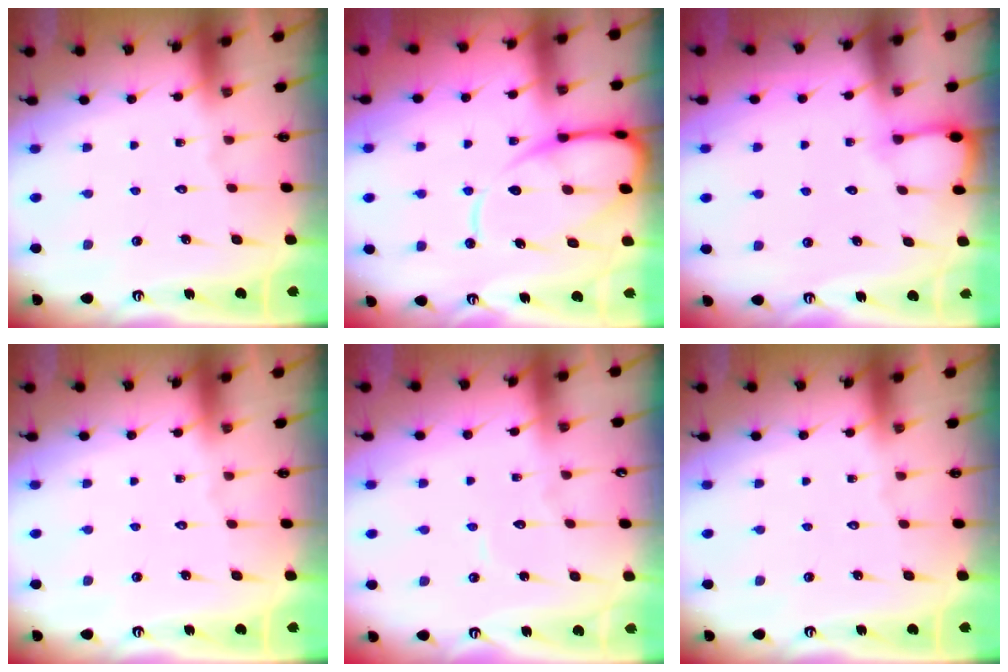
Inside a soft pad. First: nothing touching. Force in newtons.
{"total": 12.8, "press": 12.7, "slide": 1.4}
{"total": 4.2, "press": 4.2, "slide": 0.3}
{"total": 0.0}
{"total": 4.6, "press": 4.6, "slide": 0.1}
{"total": 0.0}